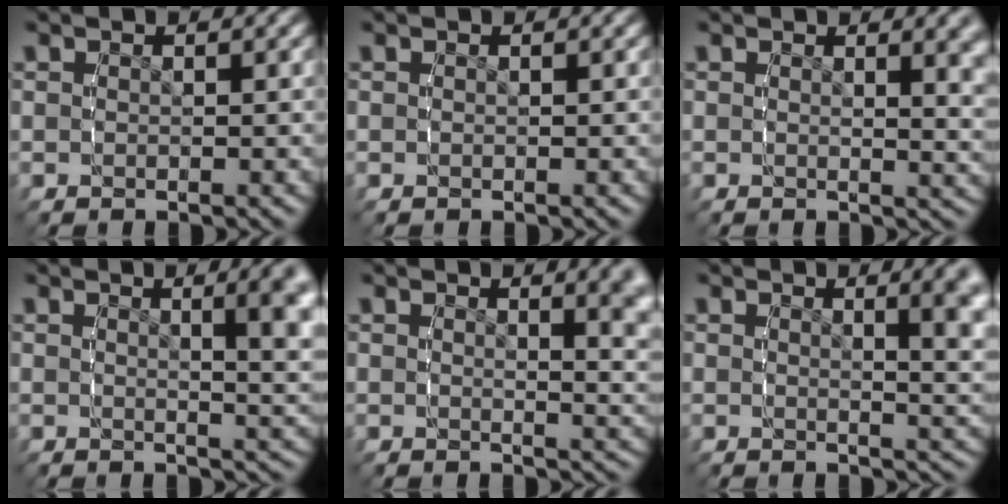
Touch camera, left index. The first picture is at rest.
{"total": 0.0}
{"total": 2.4, "force": [1.3, -0.2, 2.0], "torque": [-0.021, -0.010, 0.022]}
{"total": 5.3, "force": [1.8, 1.0, 4.9], "torque": [-0.043, 0.005, 0.025]}
{"total": 3.8, "force": [1.9, 0.3, 3.2], "torque": [-0.024, -0.002, 0.027]}
{"total": 4.4, "force": [1.6, 0.6, 4.0], "torque": [-0.033, 0.001, 0.024]}